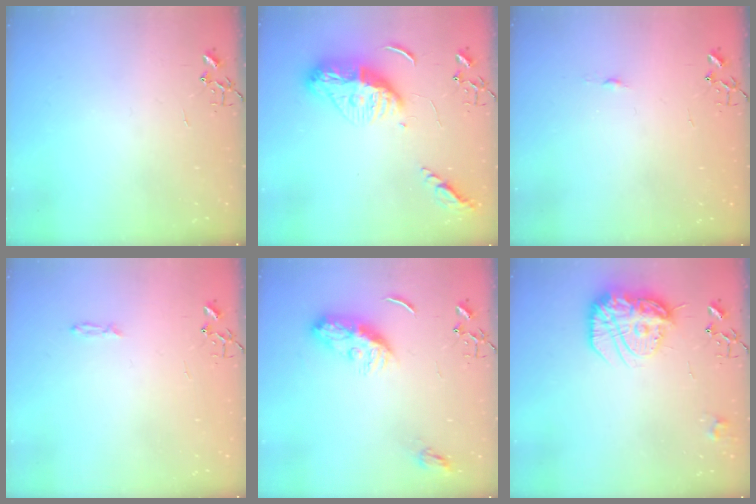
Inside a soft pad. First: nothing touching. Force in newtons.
{"total": 14.6, "press": 14.5, "slide": 1.2}
{"total": 3.3, "press": 3.3, "slide": 0.4}
{"total": 3.6, "press": 3.6, "slide": 0.4}
{"total": 9.9, "press": 9.9, "slide": 0.1}
{"total": 17.7, "press": 17.6, "slide": 1.8}